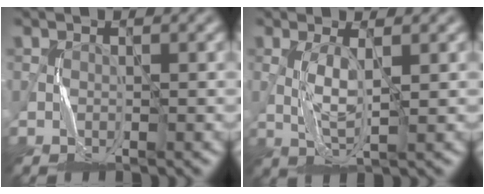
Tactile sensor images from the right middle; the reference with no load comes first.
{"total": 3.0, "force": [0.4, 0.6, 2.9], "torque": [-0.066, 0.002, 0.010]}